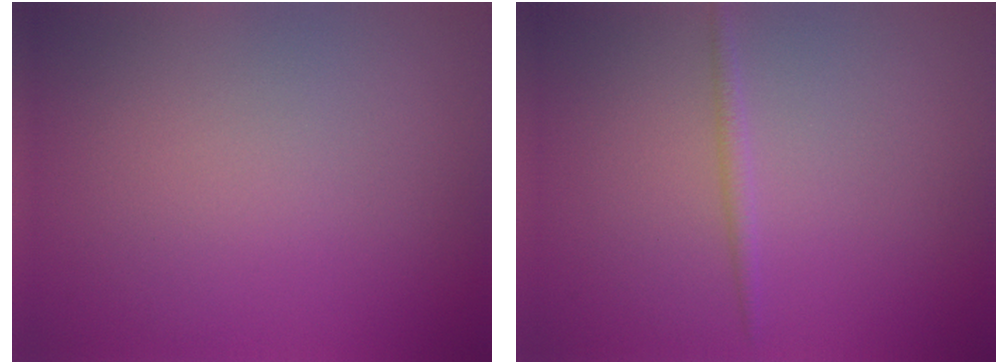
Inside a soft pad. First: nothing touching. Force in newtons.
{"total": 0.9, "press": 0.9, "slide": 0.0}